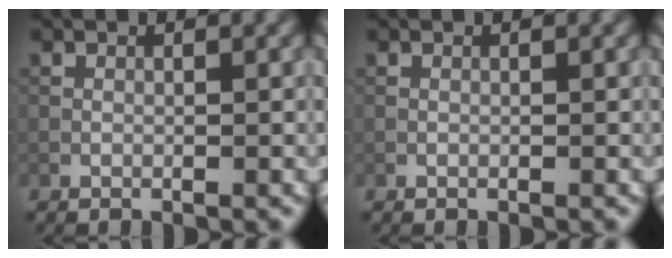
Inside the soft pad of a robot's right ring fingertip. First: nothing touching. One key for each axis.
{"total": 0.0}